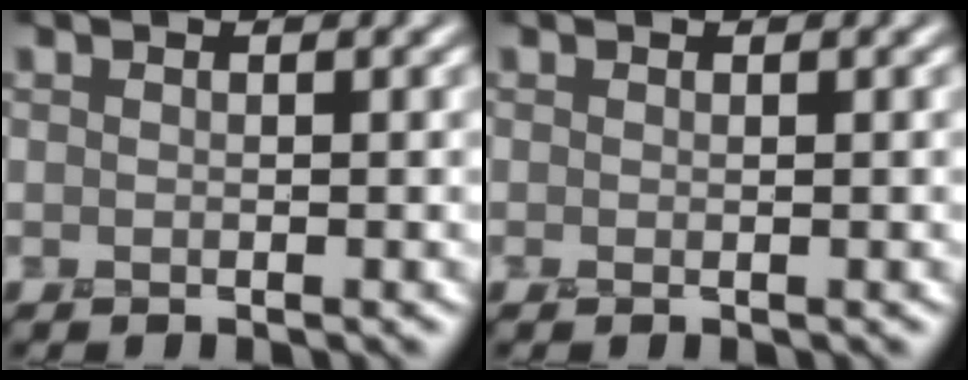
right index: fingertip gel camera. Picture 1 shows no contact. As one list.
[{"total": 0.0}]